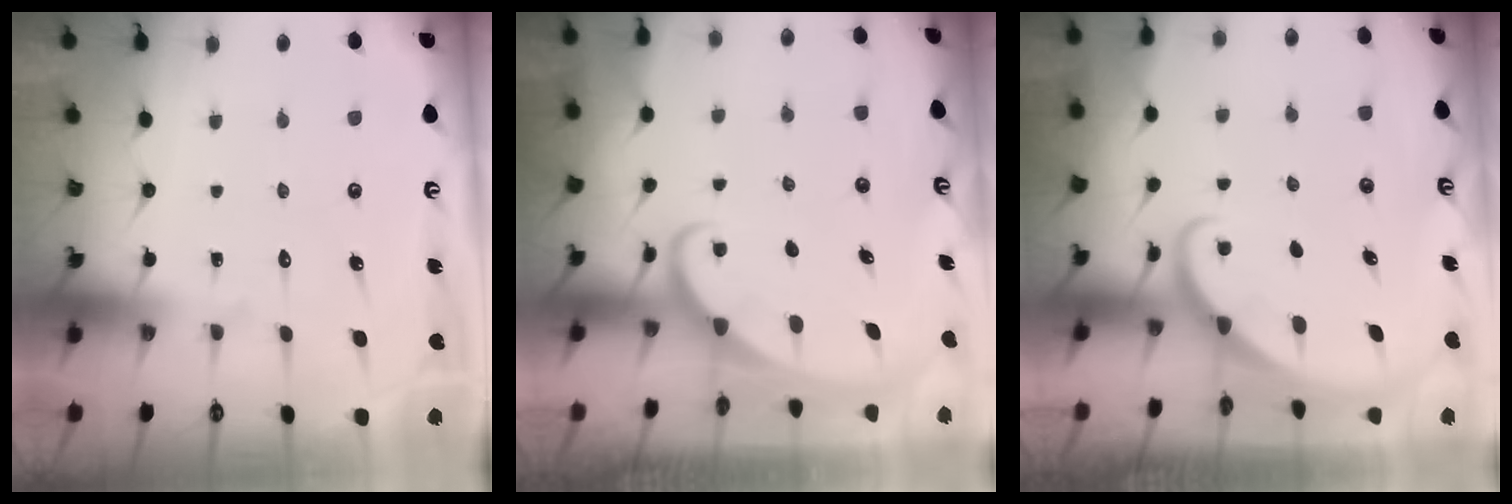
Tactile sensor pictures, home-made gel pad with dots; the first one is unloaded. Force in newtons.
{"total": 1.8, "press": 1.8, "slide": 0.2}
{"total": 1.6, "press": 1.6, "slide": 0.0}